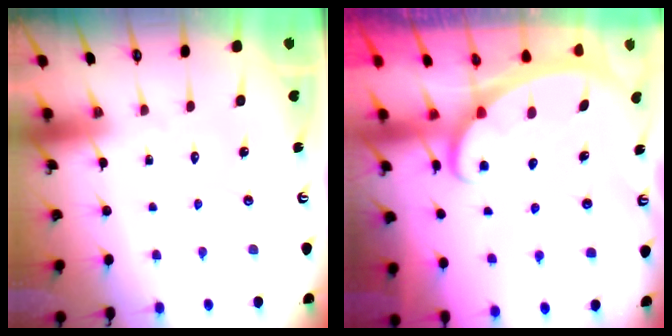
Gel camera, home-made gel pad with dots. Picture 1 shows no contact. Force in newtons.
{"total": 2.3, "press": 2.3, "slide": 0.4}